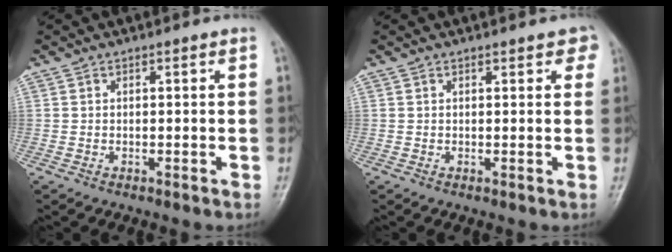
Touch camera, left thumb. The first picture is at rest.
{"total": 2.6, "force": [1.7, 1.3, 1.6], "torque": [0.003, -0.001, 0.017]}